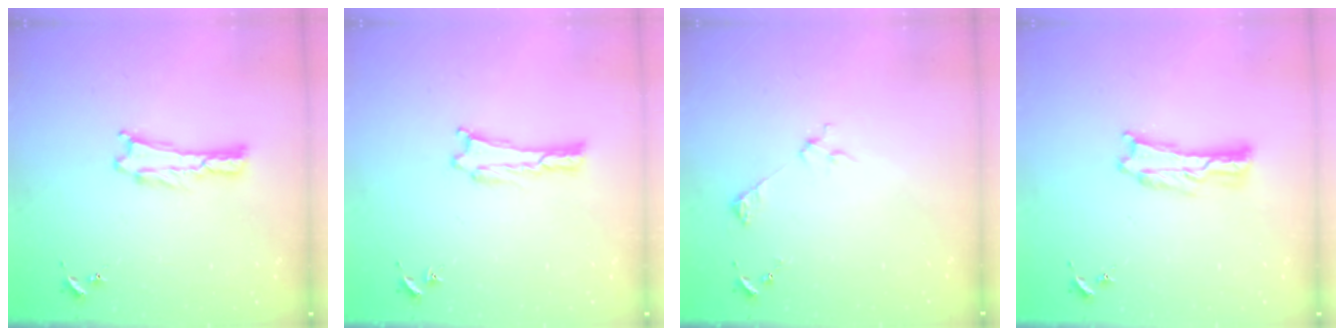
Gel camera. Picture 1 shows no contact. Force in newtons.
{"total": 0.0}
{"total": 2.5, "press": 2.5, "slide": 0.2}
{"total": 0.8, "press": 0.8, "slide": 0.2}